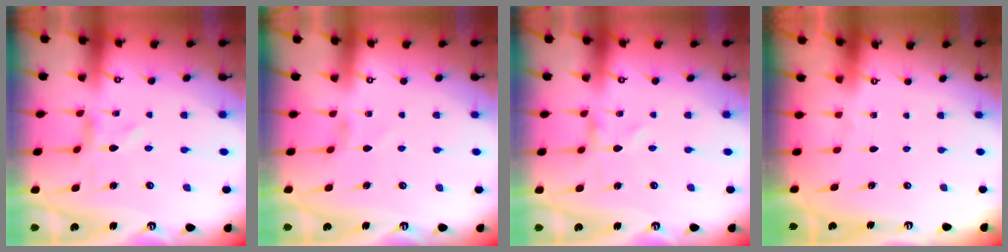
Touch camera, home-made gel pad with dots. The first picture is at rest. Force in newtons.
{"total": 1.2, "press": 1.1, "slide": 0.4}
{"total": 0.0}
{"total": 0.0}